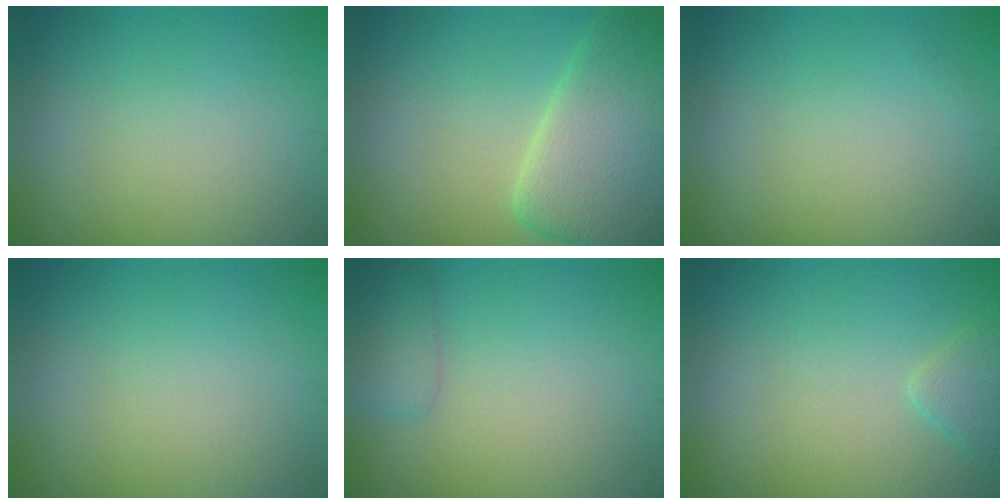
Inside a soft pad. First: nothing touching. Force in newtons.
{"total": 7.4, "press": 7.4, "slide": 0.7}
{"total": 0.0}
{"total": 0.0}
{"total": 1.6, "press": 1.6, "slide": 0.1}
{"total": 1.7, "press": 1.7, "slide": 0.1}